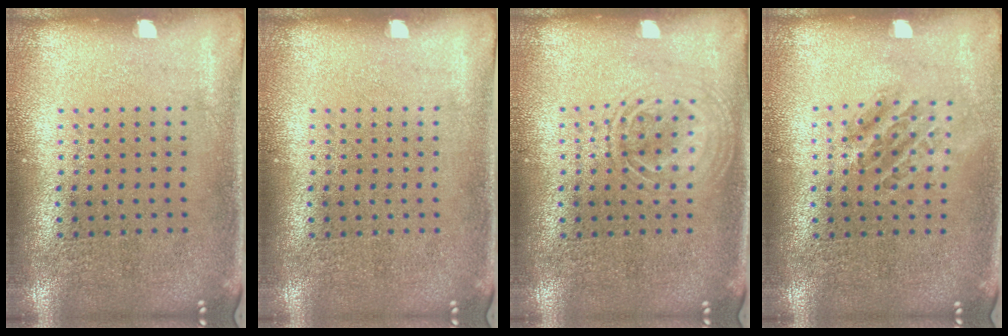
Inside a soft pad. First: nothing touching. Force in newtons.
{"total": 0.0}
{"total": 1.2, "press": 1.2, "slide": 0.1}
{"total": 1.1, "press": 1.0, "slide": 0.4}